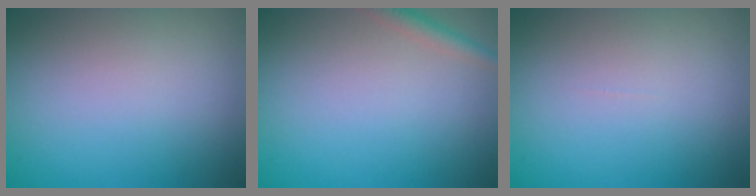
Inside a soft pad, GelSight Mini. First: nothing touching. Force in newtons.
{"total": 1.9, "press": 1.9, "slide": 0.0}
{"total": 0.0}